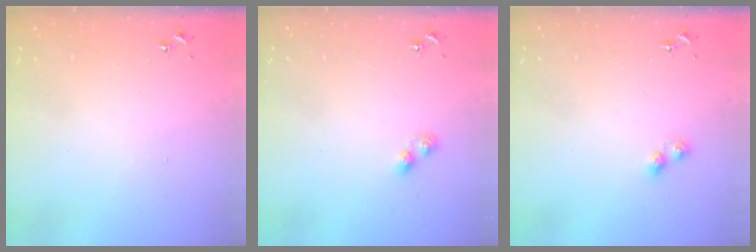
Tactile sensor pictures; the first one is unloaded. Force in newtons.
{"total": 3.3, "press": 3.3, "slide": 0.5}
{"total": 4.3, "press": 4.3, "slide": 0.1}